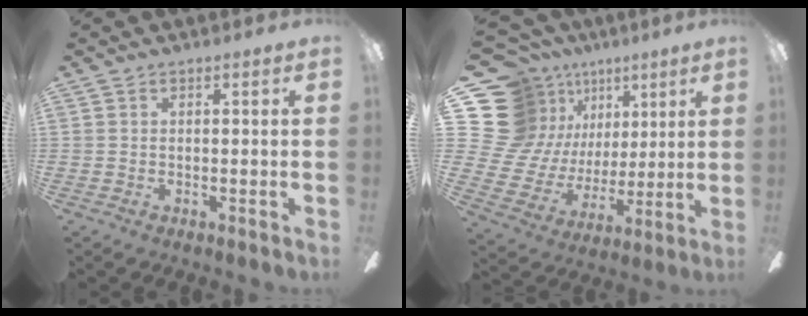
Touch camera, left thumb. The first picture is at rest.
{"total": 20.5, "force": [9.0, 16.9, 7.4], "torque": [-0.165, -0.069, 0.197]}